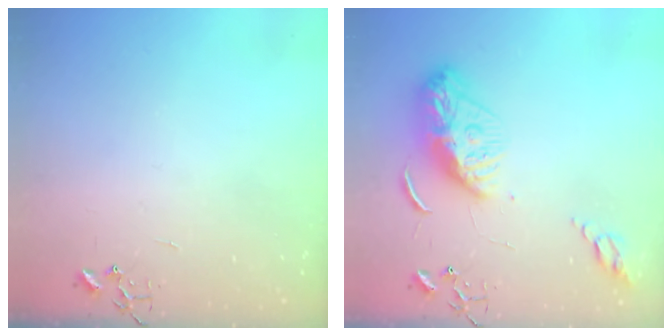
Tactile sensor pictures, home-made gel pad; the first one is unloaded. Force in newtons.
{"total": 12.6, "press": 12.5, "slide": 1.1}